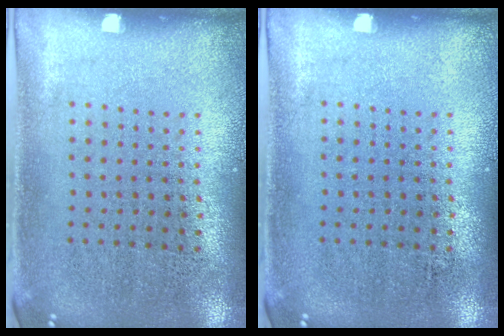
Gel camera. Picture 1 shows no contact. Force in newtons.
{"total": 0.0}